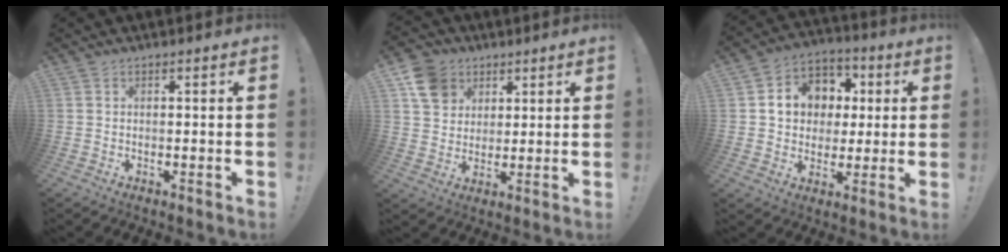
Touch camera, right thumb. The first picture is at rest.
{"total": 10.7, "force": [5.2, 8.7, 3.5], "torque": [-0.051, -0.022, 0.105]}
{"total": 12.2, "force": [2.2, 10.9, 5.0], "torque": [-0.069, -0.002, 0.052]}